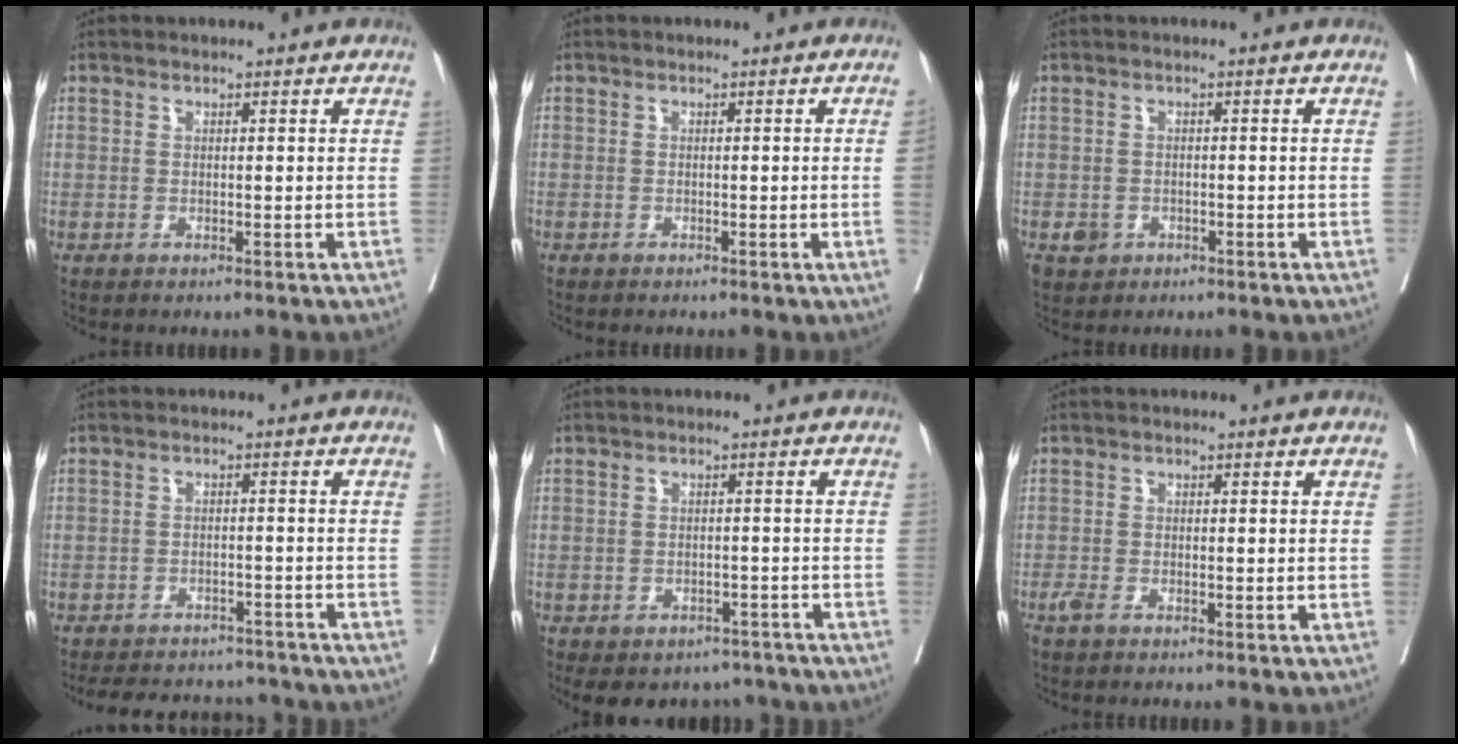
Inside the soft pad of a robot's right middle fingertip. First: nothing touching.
{"total": 1.4, "force": [-0.2, -0.6, 1.2], "torque": [-0.011, -0.002, -0.004]}
{"total": 2.3, "force": [-1.0, 2.0, 0.6], "torque": [-0.010, 0.005, -0.011]}
{"total": 12.0, "force": [-10.9, 4.2, 2.8], "torque": [-0.046, 0.013, -0.137]}
{"total": 7.8, "force": [-6.5, 4.3, 1.1], "torque": [0.000, 0.014, -0.075]}
{"total": 1.4, "force": [-1.0, 0.5, 0.9], "torque": [-0.023, -0.002, -0.019]}